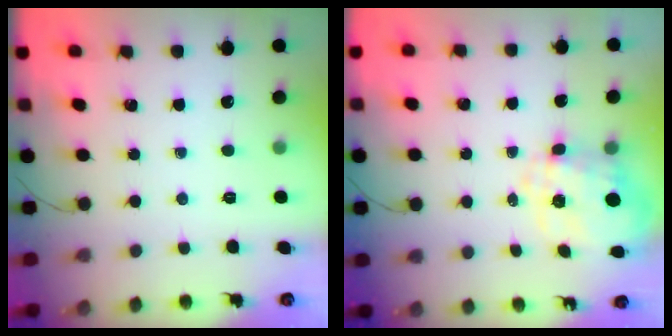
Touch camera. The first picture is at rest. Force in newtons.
{"total": 10.8, "press": 10.7, "slide": 1.2}